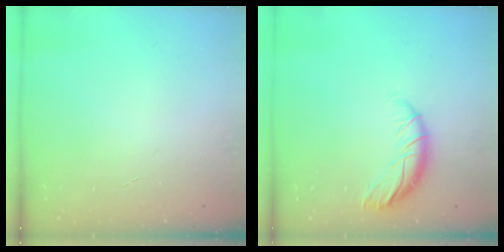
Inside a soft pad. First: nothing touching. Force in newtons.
{"total": 9.9, "press": 9.9, "slide": 0.8}